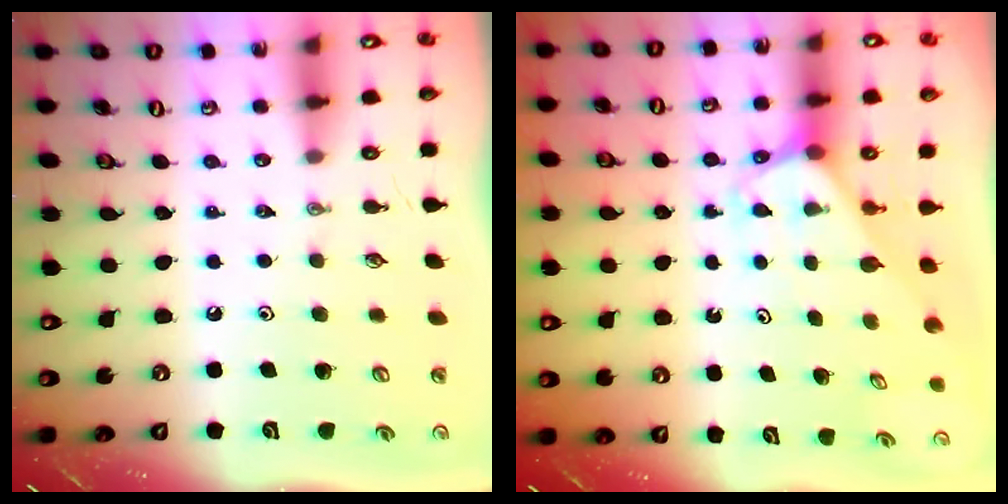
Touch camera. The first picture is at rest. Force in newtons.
{"total": 2.5, "press": 2.5, "slide": 0.1}